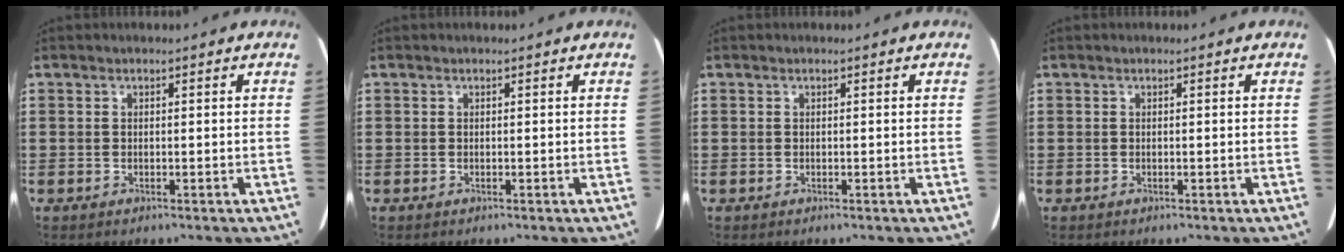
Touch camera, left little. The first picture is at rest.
{"total": 0.0}
{"total": 0.0}
{"total": 0.0}